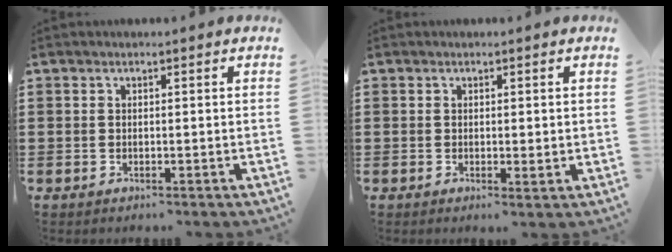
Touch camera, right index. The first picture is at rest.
{"total": 0.8, "force": [0.1, 0.2, 0.8], "torque": [-0.016, 0.000, 0.002]}